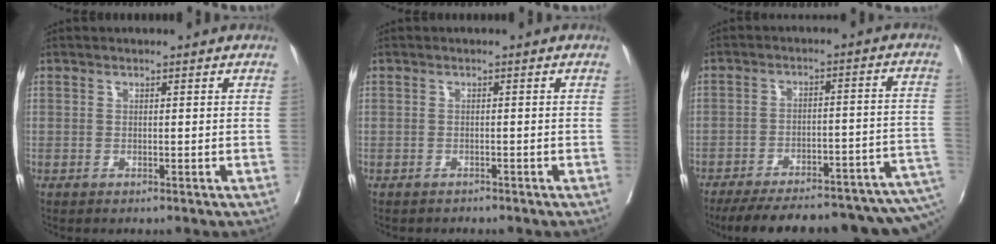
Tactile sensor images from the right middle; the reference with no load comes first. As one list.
[{"total": 1.2, "force": [-1.0, 0.6, -0.1], "torque": [-0.005, 0.001, -0.020]}, {"total": 24.6, "force": [-18.7, 6.1, 14.8], "torque": [-0.171, 0.012, -0.240]}]